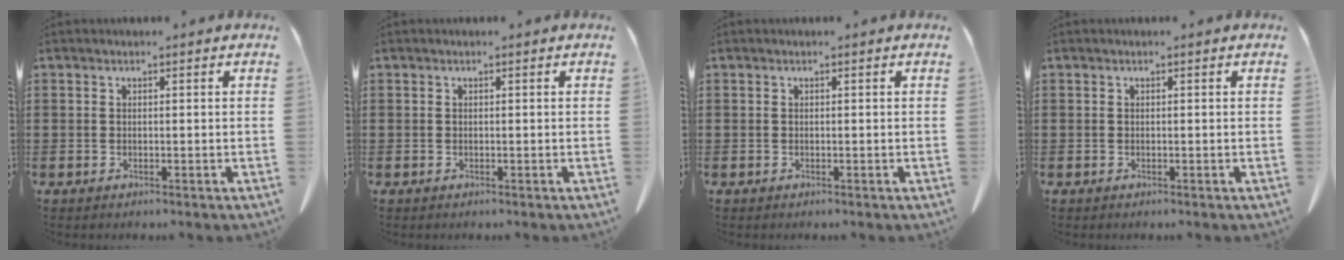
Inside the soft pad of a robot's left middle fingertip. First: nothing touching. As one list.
[{"total": 0.0}, {"total": 0.0}, {"total": 0.0}]